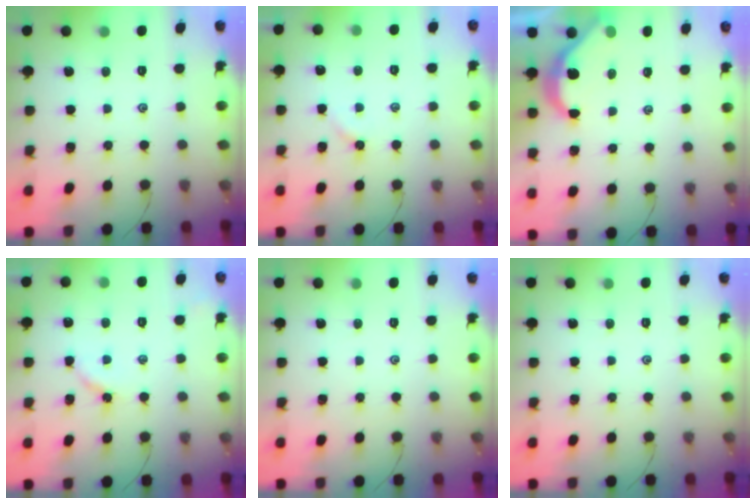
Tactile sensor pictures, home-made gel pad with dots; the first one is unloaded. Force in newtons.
{"total": 3.0, "press": 3.0, "slide": 0.4}
{"total": 5.7, "press": 5.7, "slide": 0.2}
{"total": 4.5, "press": 4.4, "slide": 0.4}
{"total": 0.0}
{"total": 0.0}